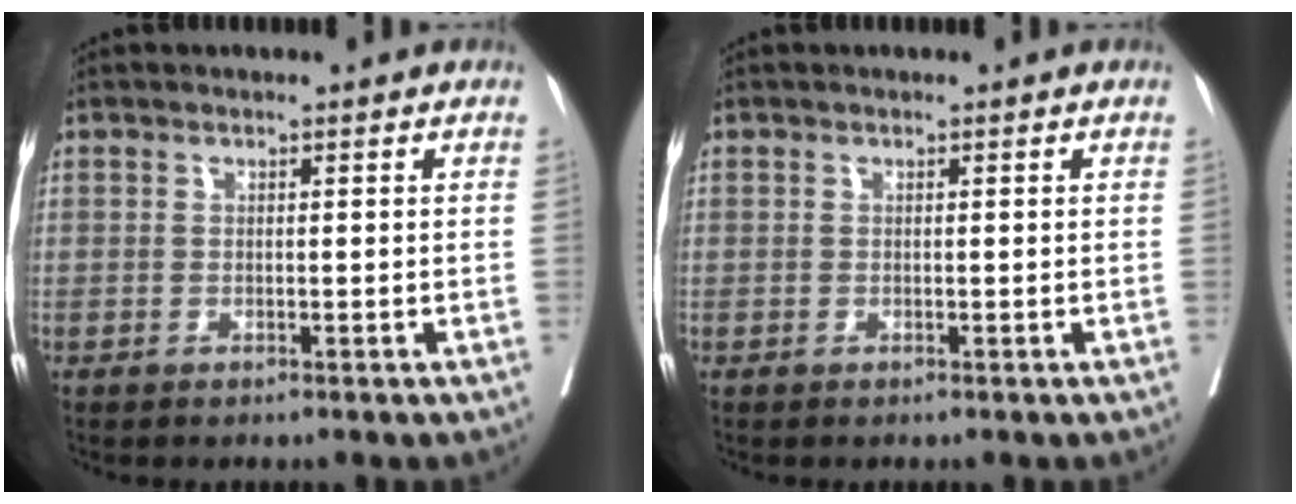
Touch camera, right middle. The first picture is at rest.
{"total": 0.0}